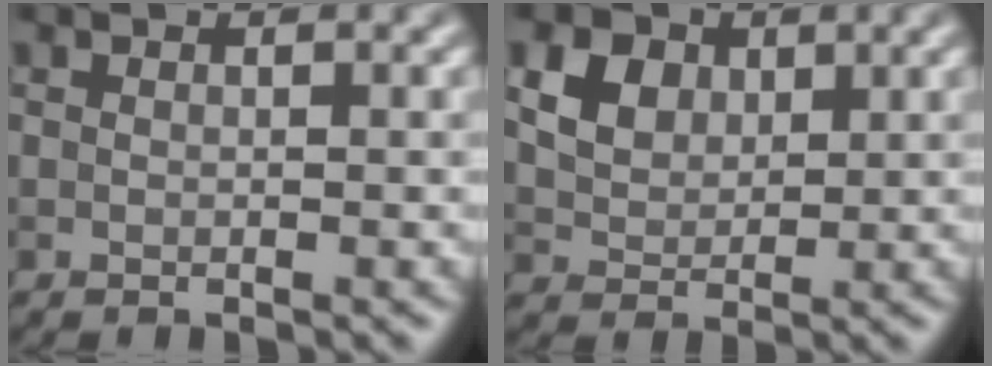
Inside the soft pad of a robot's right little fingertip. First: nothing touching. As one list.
[{"total": 9.2, "force": [4.5, 6.6, 4.6], "torque": [-0.099, 0.032, 0.066]}]